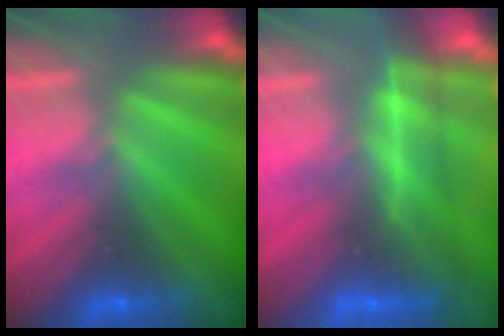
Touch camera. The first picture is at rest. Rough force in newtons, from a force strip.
{"total": 3.9}